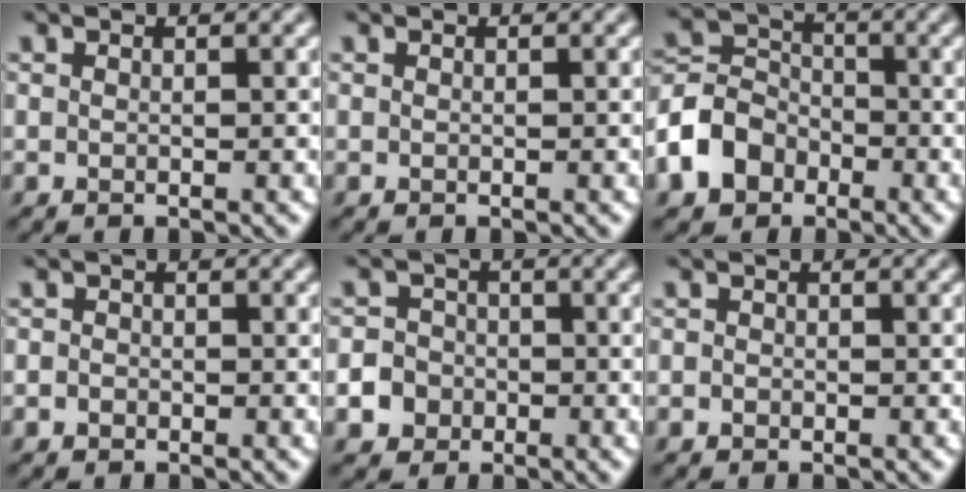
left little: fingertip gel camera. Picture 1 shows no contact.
{"total": 0.0}
{"total": 5.5, "force": [-2.7, 4.2, 2.2], "torque": [-0.050, 0.009, -0.064]}
{"total": 0.9, "force": [-0.3, 0.8, 0.2], "torque": [0.005, 0.000, -0.011]}
{"total": 5.4, "force": [-2.4, 4.7, 1.0], "torque": [-0.009, -0.003, -0.060]}
{"total": 0.6, "force": [-0.2, 0.5, 0.1], "torque": [0.001, -0.004, -0.006]}